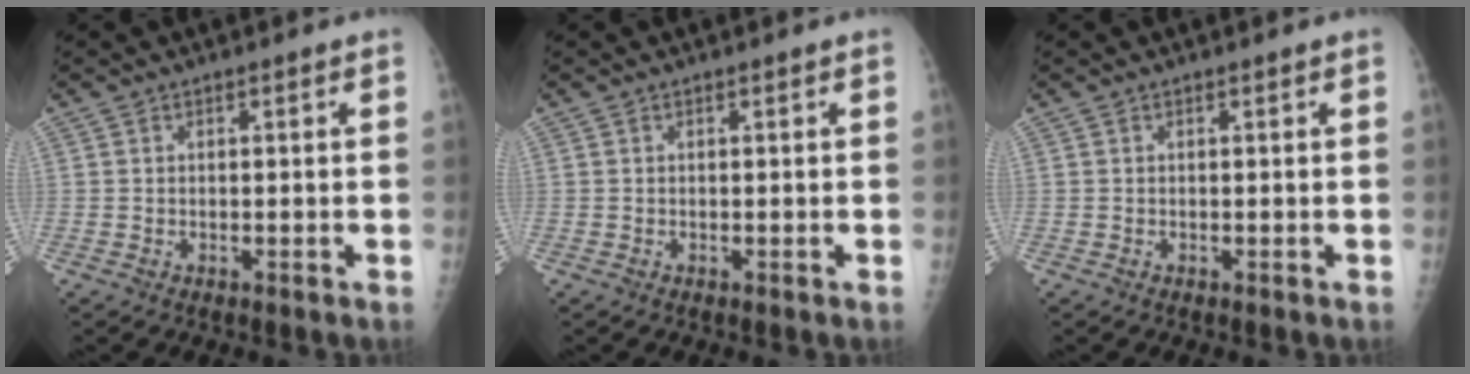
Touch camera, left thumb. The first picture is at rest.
{"total": 0.0}
{"total": 0.0}